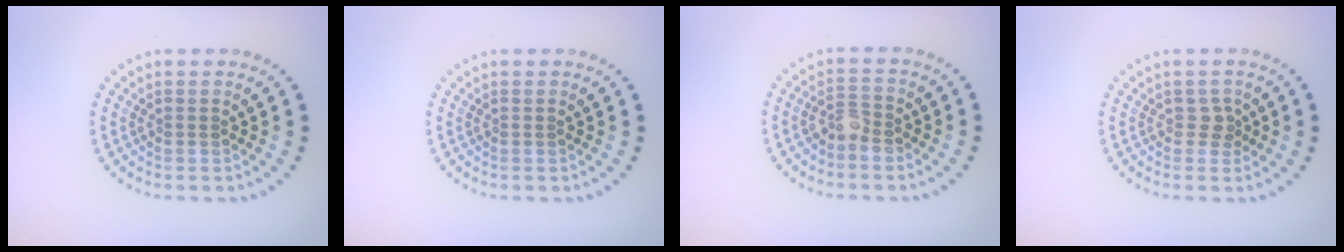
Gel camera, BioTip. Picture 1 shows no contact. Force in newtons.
{"total": 0.0}
{"total": 1.8, "press": 1.7, "slide": 0.7}
{"total": 1.2, "press": 0.9, "slide": 0.7}